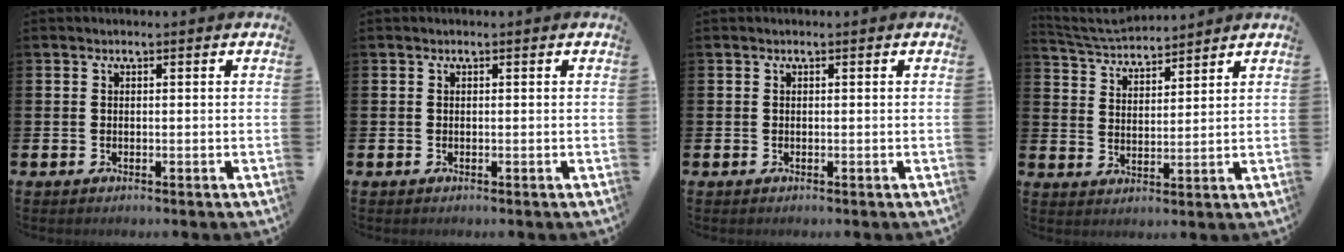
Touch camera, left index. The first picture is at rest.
{"total": 0.0}
{"total": 0.0}
{"total": 4.7, "force": [4.6, 0.7, 0.3], "torque": [-0.030, -0.027, 0.082]}